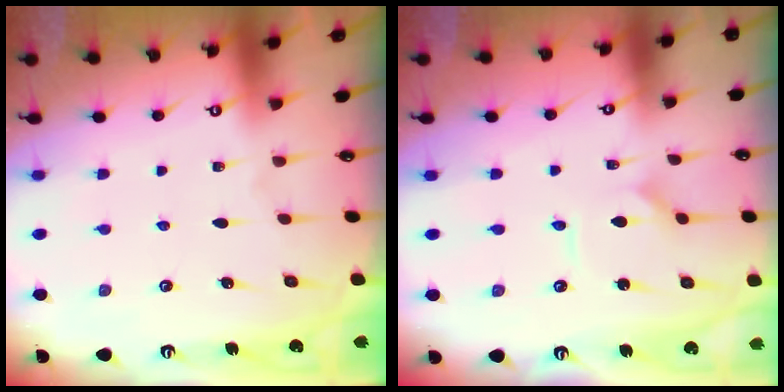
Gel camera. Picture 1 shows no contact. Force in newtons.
{"total": 1.4, "press": 1.4, "slide": 0.1}